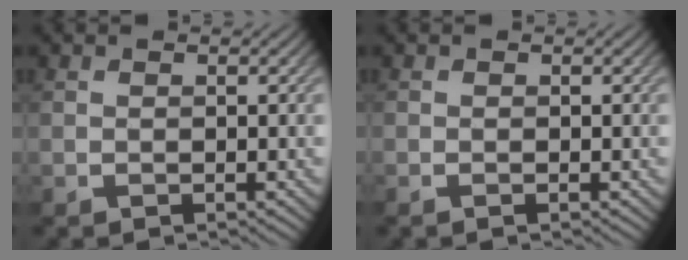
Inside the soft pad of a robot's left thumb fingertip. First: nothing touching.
{"total": 0.0}